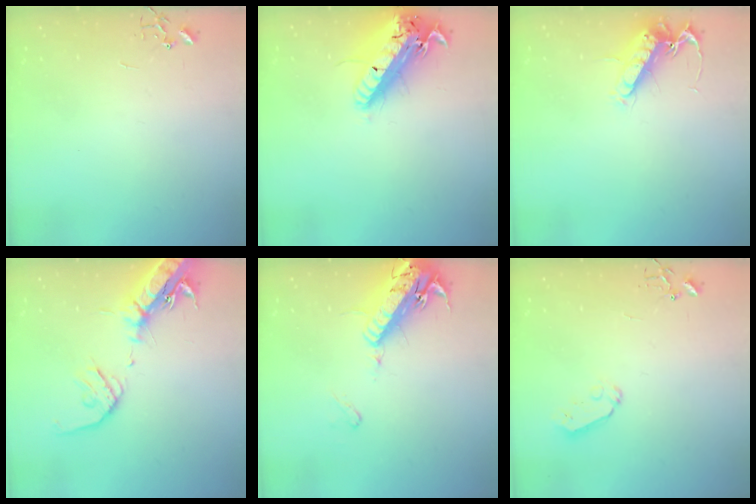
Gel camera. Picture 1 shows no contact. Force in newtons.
{"total": 22.5, "press": 21.9, "slide": 5.2}
{"total": 14.1, "press": 13.9, "slide": 1.9}
{"total": 19.0, "press": 18.5, "slide": 4.3}
{"total": 18.7, "press": 18.4, "slide": 3.8}
{"total": 5.4, "press": 5.4, "slide": 0.0}